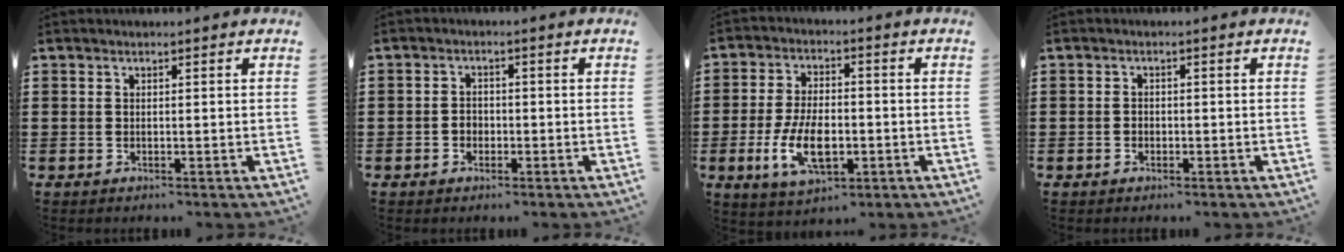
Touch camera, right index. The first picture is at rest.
{"total": 1.9, "force": [-0.7, 1.5, 0.9], "torque": [-0.021, 0.001, -0.016]}
{"total": 9.1, "force": [-2.6, 4.4, 7.4], "torque": [-0.155, -0.010, -0.051]}
{"total": 0.9, "force": [-0.5, 0.6, 0.4], "torque": [-0.009, -0.001, -0.009]}